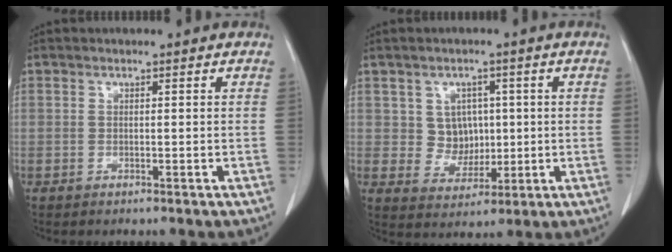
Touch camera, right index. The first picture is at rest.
{"total": 5.1, "force": [0.9, 4.6, 1.9], "torque": [-0.025, 0.009, 0.024]}